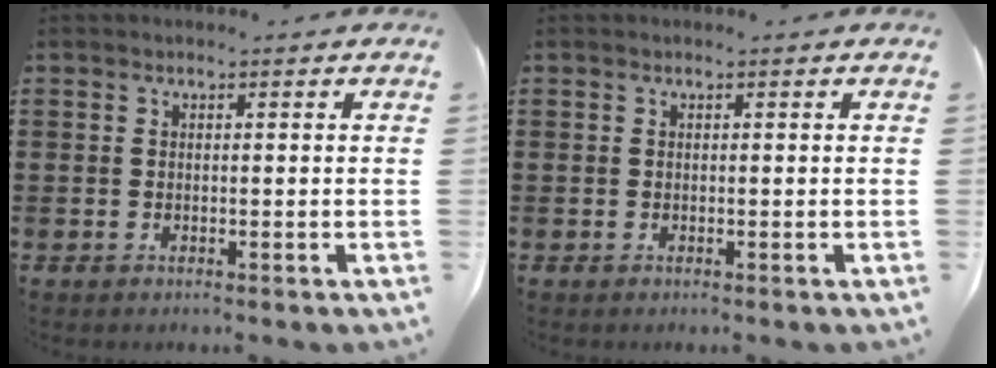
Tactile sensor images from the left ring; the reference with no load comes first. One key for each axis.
{"total": 0.0}